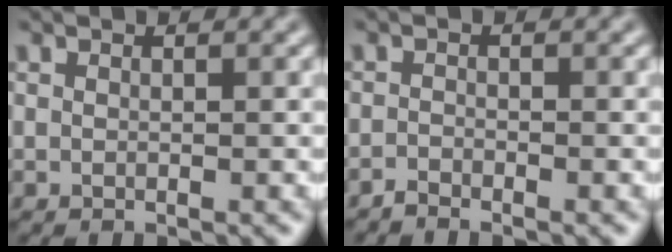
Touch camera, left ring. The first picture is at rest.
{"total": 1.0, "force": [-0.9, 0.1, 0.3], "torque": [-0.004, -0.001, -0.022]}